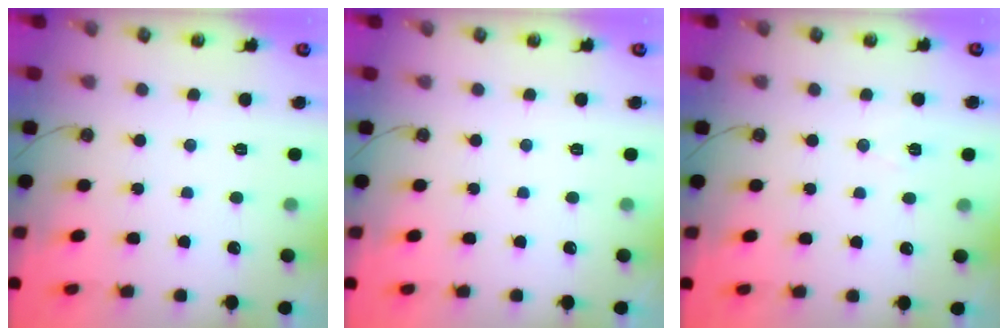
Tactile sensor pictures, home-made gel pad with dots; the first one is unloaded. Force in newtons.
{"total": 0.0}
{"total": 5.9, "press": 3.7, "slide": 4.5}